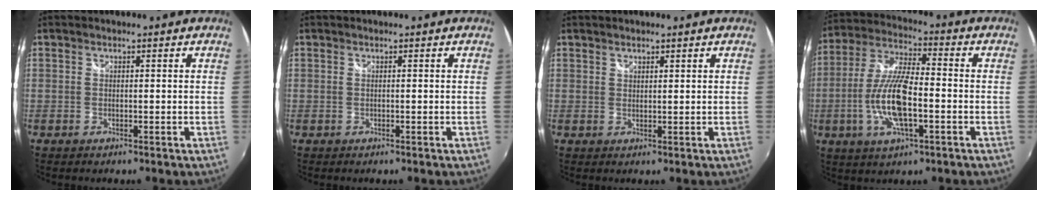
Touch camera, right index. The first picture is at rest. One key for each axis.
{"total": 0.0}
{"total": 1.1, "fx": 1.0, "fy": 0.4, "fz": 0.2, "tx": -0.001, "ty": 0.001, "tz": 0.018}
{"total": 13.2, "fx": -3.3, "fy": 4.2, "fz": 12.1, "tx": -0.250, "ty": -0.002, "tz": -0.064}